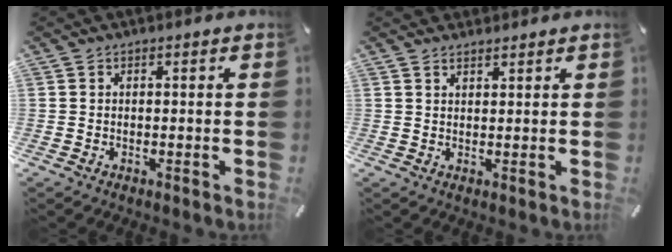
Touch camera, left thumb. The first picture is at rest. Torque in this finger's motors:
{"motor_torque": [2.82, 2.19, 1.69, -1.08, 0.67]}